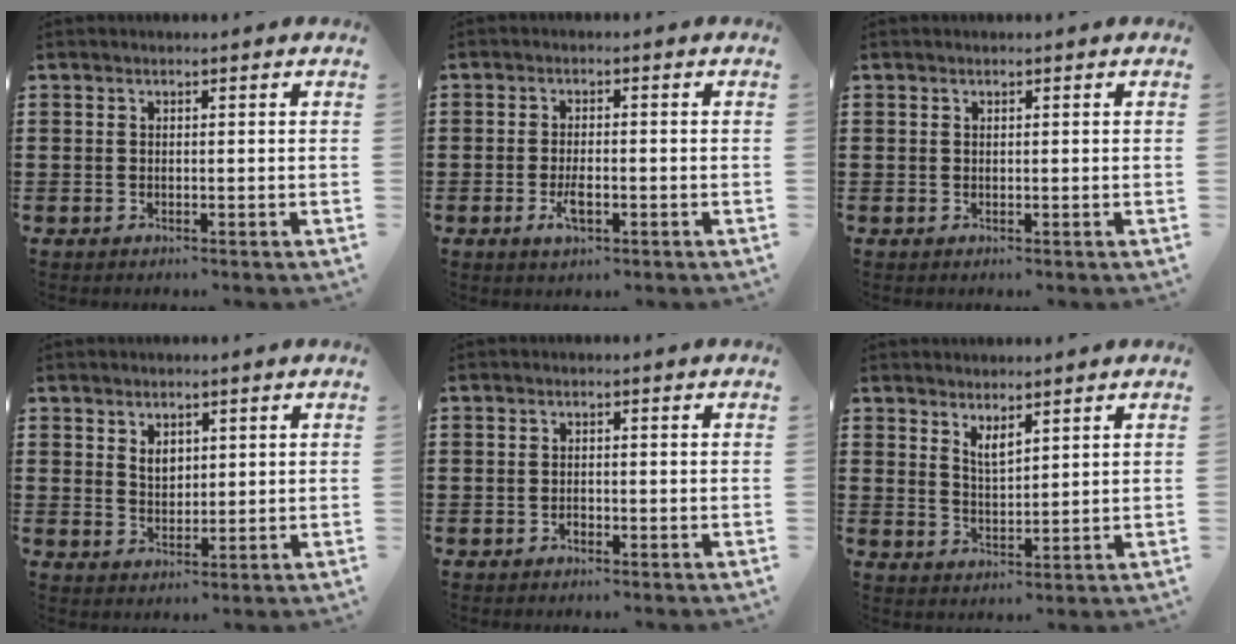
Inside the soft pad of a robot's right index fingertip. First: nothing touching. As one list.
[{"total": 3.1, "force": [-1.1, 1.1, 2.7], "torque": [-0.053, -0.001, -0.022]}, {"total": 0.0}, {"total": 2.5, "force": [1.5, 1.7, 1.2], "torque": [-0.029, 0.004, 0.028]}, {"total": 0.8, "force": [-0.5, 0.4, 0.3], "torque": [-0.008, -0.002, -0.010]}, {"total": 2.5, "force": [2.1, 0.6, 1.2], "torque": [-0.027, 0.001, 0.039]}]